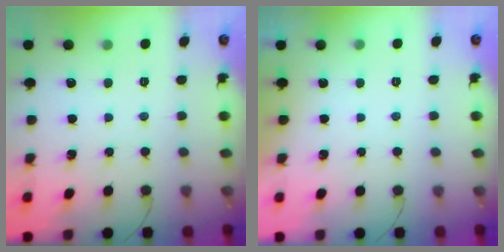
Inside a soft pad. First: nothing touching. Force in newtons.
{"total": 0.0}